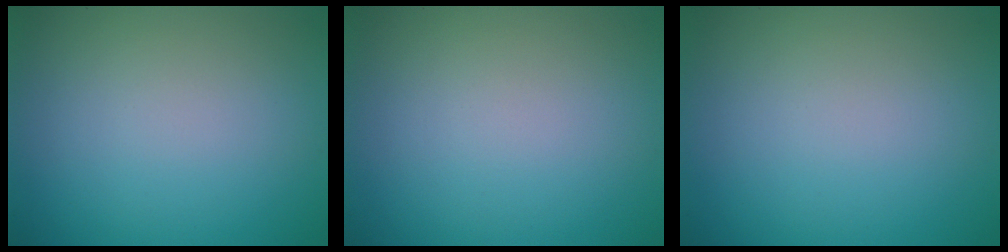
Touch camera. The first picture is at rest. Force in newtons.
{"total": 0.0}
{"total": 0.0}